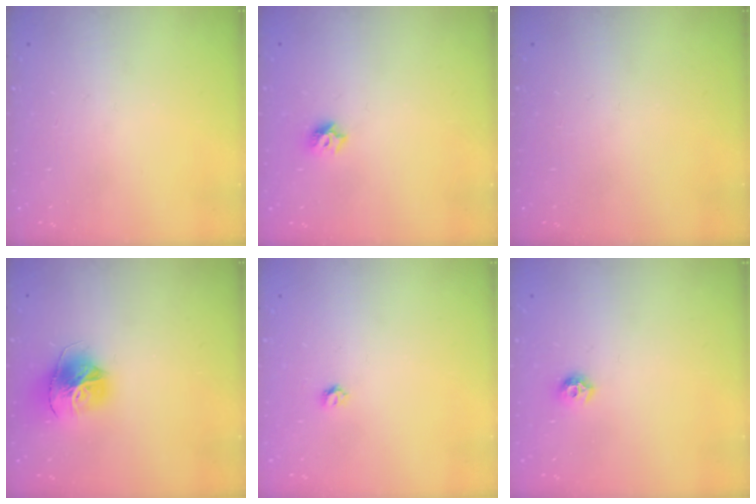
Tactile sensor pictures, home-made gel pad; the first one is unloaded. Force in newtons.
{"total": 6.9, "press": 6.8, "slide": 0.9}
{"total": 0.0}
{"total": 15.6, "press": 15.5, "slide": 1.6}
{"total": 3.3, "press": 3.3, "slide": 0.3}
{"total": 6.8, "press": 6.7, "slide": 1.0}